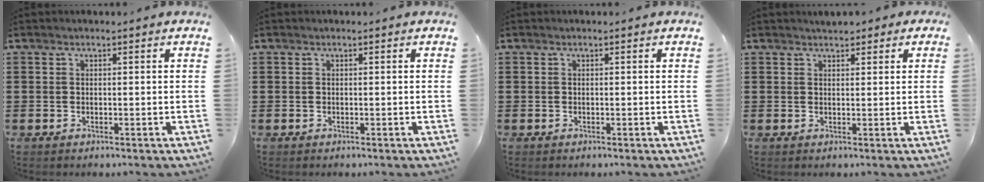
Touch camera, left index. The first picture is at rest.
{"total": 0.0}
{"total": 0.0}
{"total": 1.7, "force": [1.5, 0.7, 0.4], "torque": [-0.012, 0.006, 0.028]}